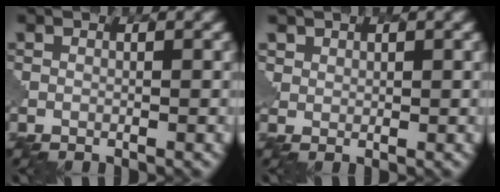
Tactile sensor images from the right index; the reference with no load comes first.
{"total": 1.5, "force": [0.9, 1.2, 0.3], "torque": [-0.005, -0.004, 0.021]}